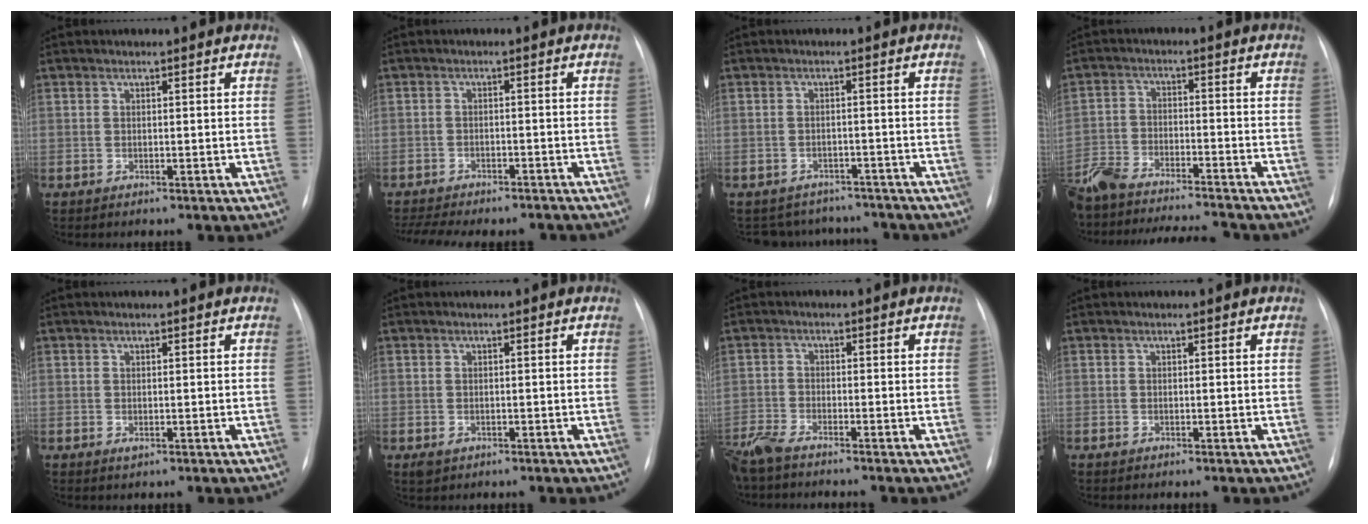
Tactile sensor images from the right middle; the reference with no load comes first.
{"total": 11.1, "force": [-9.8, 3.2, 4.1], "torque": [-0.073, 0.005, -0.128]}
{"total": 7.8, "force": [-7.1, 3.1, 0.3], "torque": [-0.001, 0.019, -0.084]}
{"total": 16.9, "force": [-15.4, 2.1, 6.7], "torque": [-0.140, -0.007, -0.245]}
{"total": 0.6, "force": [-0.1, 0.3, 0.5], "torque": [-0.009, -0.003, 0.001]}
{"total": 1.3, "force": [-0.5, 1.0, 0.6], "torque": [-0.010, 0.001, -0.002]}
{"total": 5.0, "force": [-4.5, 0.2, 2.2], "torque": [-0.044, -0.016, -0.091]}
{"total": 0.0}